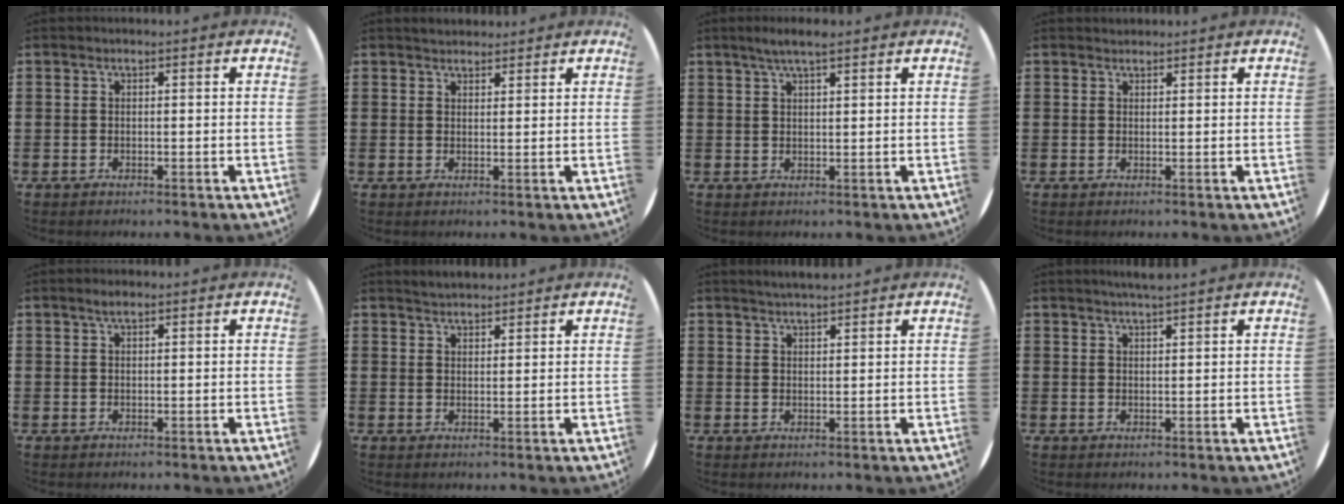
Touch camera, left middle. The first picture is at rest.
{"total": 1.9, "force": [1.9, 0.5, 0.0], "torque": [0.006, 0.003, 0.034]}
{"total": 3.1, "force": [2.4, 0.4, 1.9], "torque": [-0.039, 0.006, 0.041]}
{"total": 0.8, "force": [0.8, 0.2, -0.1], "torque": [0.002, 0.003, 0.015]}
{"total": 1.2, "force": [0.8, 0.3, 0.9], "torque": [-0.016, 0.004, 0.013]}
{"total": 2.4, "force": [2.3, 0.4, 0.1], "torque": [-0.004, 0.000, 0.044]}
{"total": 2.2, "force": [2.2, 0.1, 0.4], "torque": [-0.010, 0.000, 0.040]}
{"total": 2.1, "force": [1.9, -0.3, 0.6], "torque": [-0.011, 0.000, 0.036]}